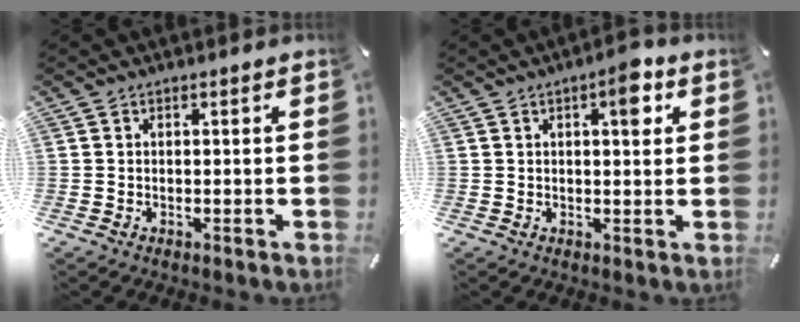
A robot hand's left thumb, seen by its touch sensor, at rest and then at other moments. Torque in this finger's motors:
{"motor_torque": [0.84, 1.11, 0.39, -0.41, 0.16]}